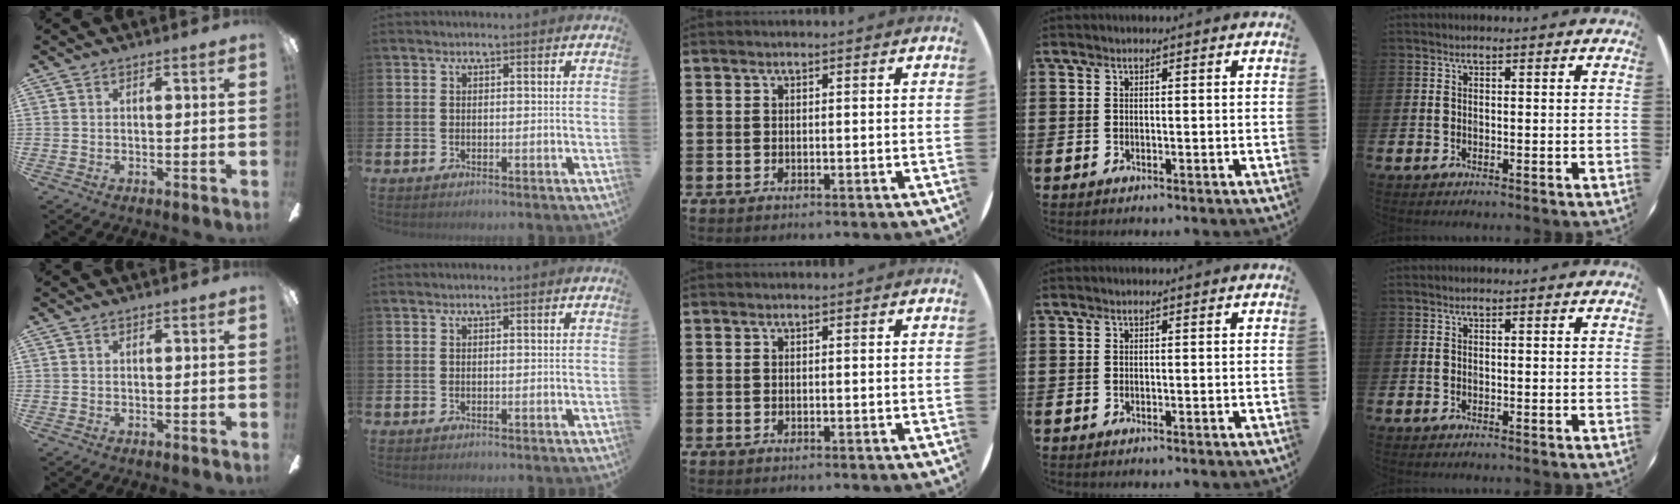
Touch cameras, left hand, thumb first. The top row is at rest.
{}